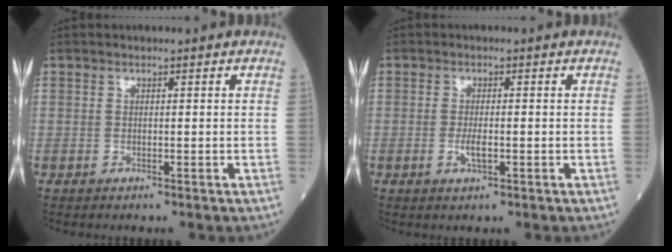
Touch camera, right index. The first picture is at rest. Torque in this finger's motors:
{"motor_torque": [0.22, -0.09, 0.19, 0.06]}